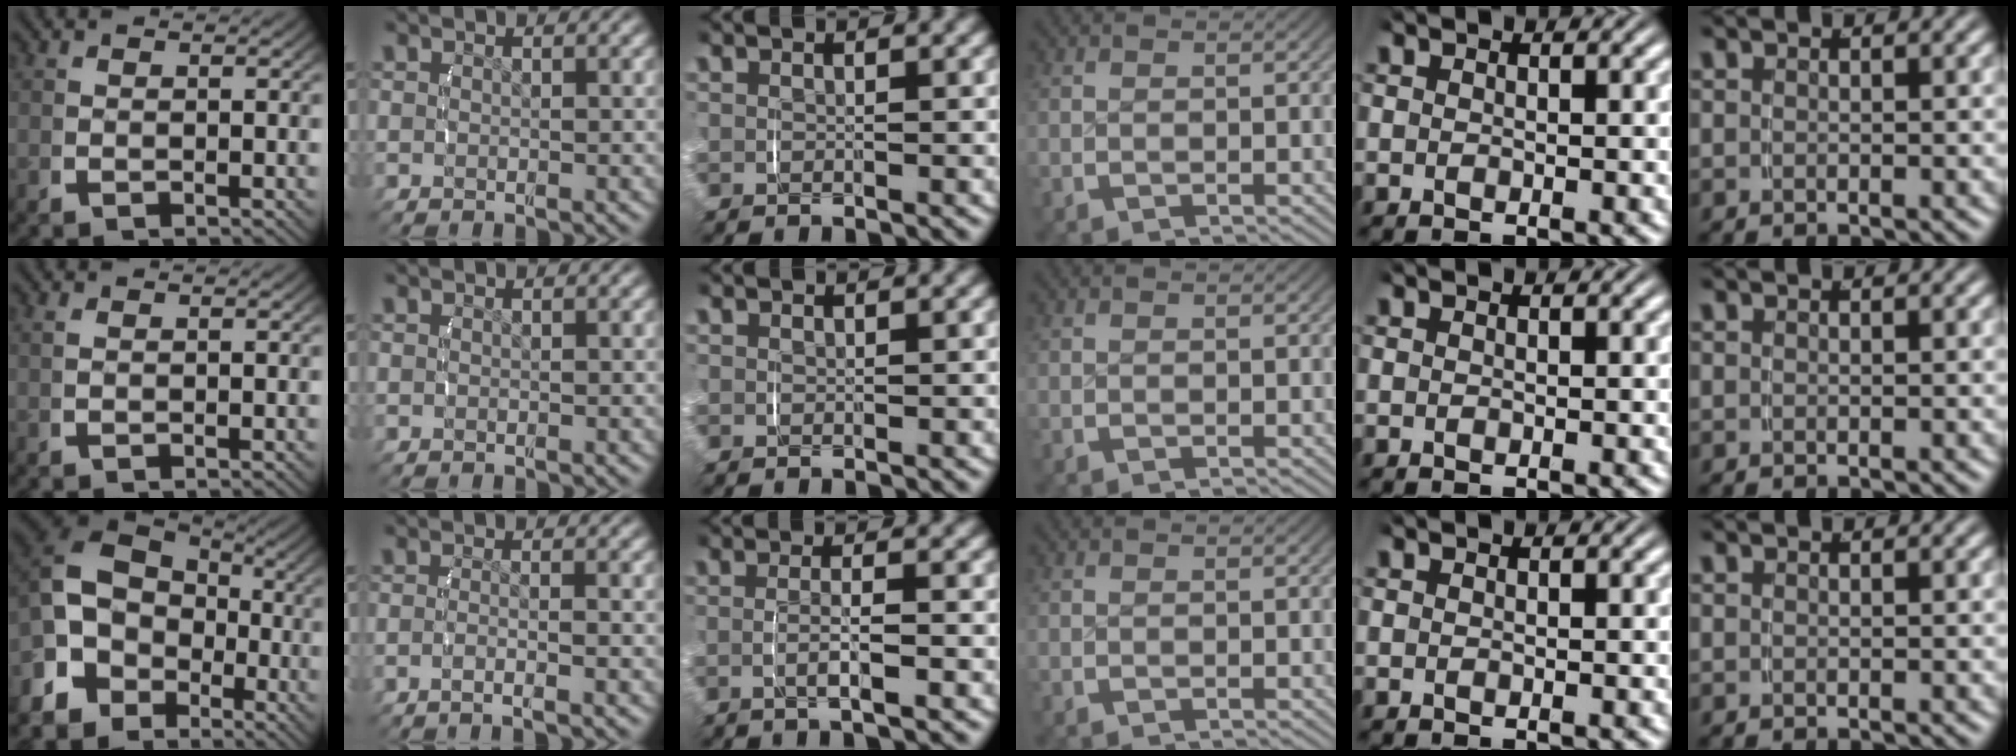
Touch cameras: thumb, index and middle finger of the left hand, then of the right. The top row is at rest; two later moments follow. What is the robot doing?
{"motion": "lift_and_place", "object": "napkin"}